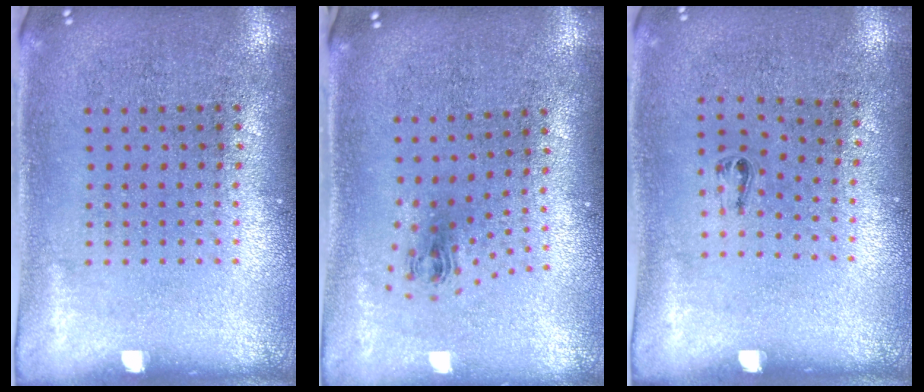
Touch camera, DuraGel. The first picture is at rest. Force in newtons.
{"total": 1.0, "press": 0.5, "slide": 0.9}
{"total": 0.5, "press": 0.3, "slide": 0.5}